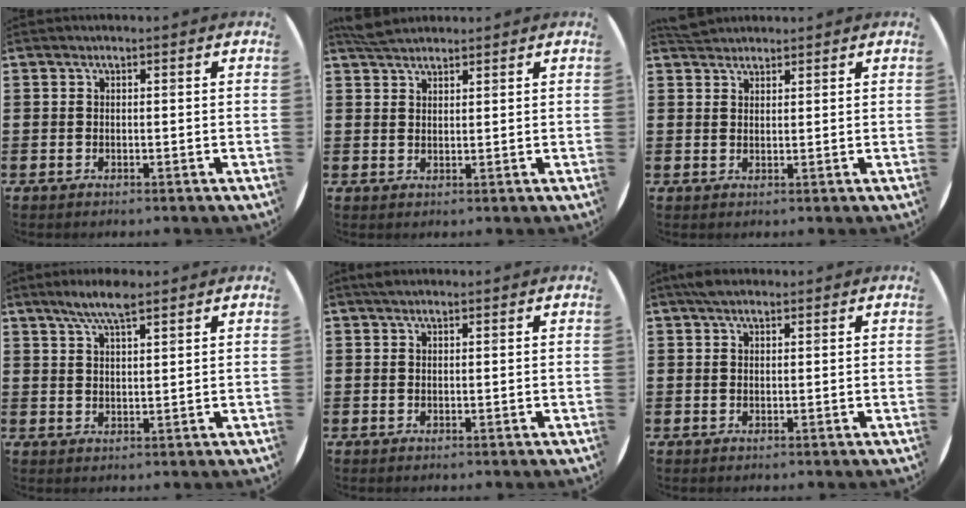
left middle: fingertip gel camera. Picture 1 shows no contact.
{"total": 2.8, "force": [2.7, 0.7, 0.7], "torque": [-0.018, 0.003, 0.051]}
{"total": 2.2, "force": [2.1, 0.6, 0.0], "torque": [0.003, 0.001, 0.039]}
{"total": 4.9, "force": [3.8, 0.9, 2.9], "torque": [-0.056, -0.001, 0.065]}
{"total": 0.7, "force": [0.7, 0.2, 0.2], "torque": [-0.004, 0.003, 0.012]}
{"total": 1.8, "force": [1.4, 0.7, 0.7], "torque": [-0.016, 0.005, 0.026]}